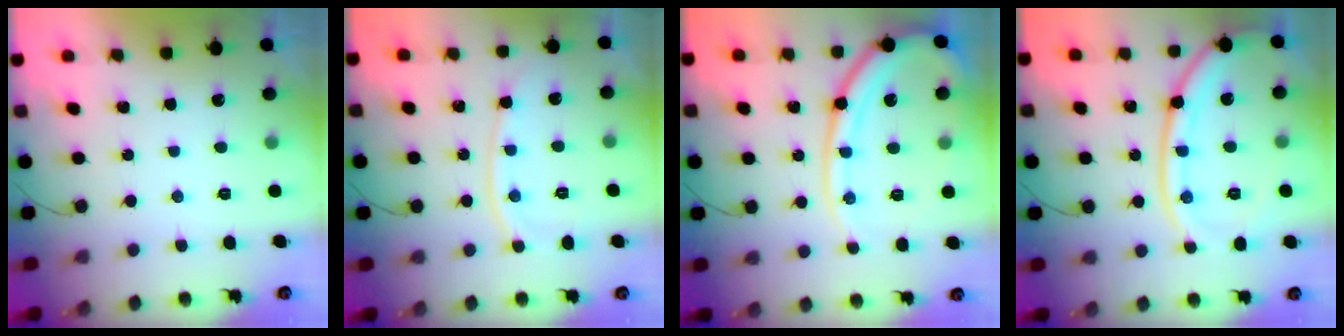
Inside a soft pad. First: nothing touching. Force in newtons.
{"total": 9.0, "press": 9.0, "slide": 0.2}
{"total": 15.7, "press": 15.6, "slide": 1.6}
{"total": 16.7, "press": 16.6, "slide": 1.9}